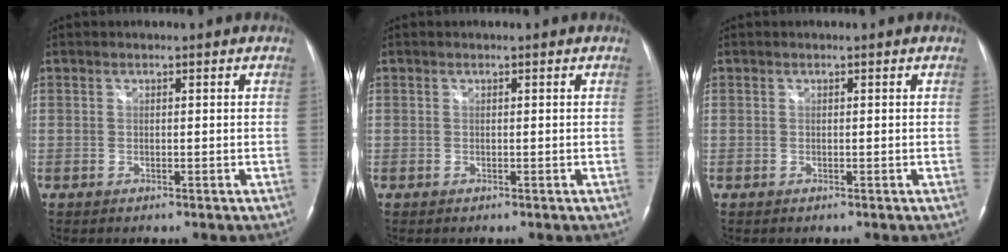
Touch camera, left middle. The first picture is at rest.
{"total": 0.0}
{"total": 0.0}